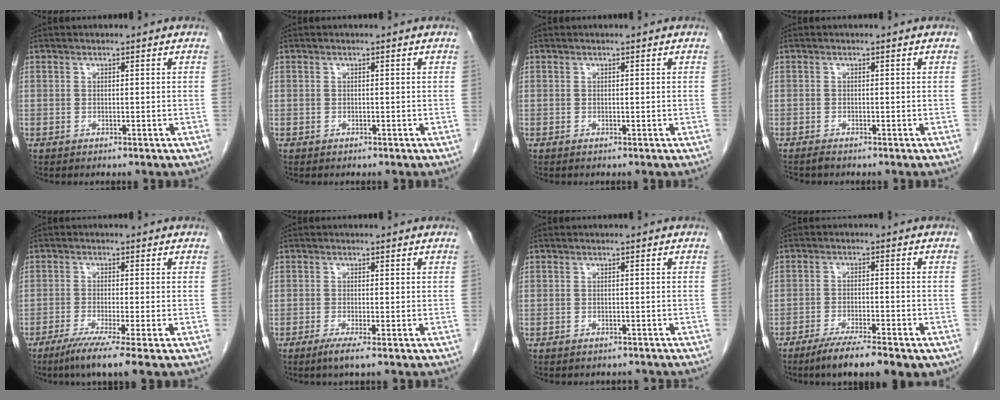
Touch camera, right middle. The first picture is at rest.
{"total": 0.0}
{"total": 0.0}
{"total": 0.9, "force": [-0.9, 0.1, 0.2], "torque": [-0.010, -0.003, -0.016]}
{"total": 6.6, "force": [-4.5, -1.0, 4.7], "torque": [-0.077, -0.021, -0.080]}
{"total": 2.2, "force": [-1.3, -0.3, 1.7], "torque": [-0.034, -0.007, -0.028]}
{"total": 2.6, "force": [-2.3, 1.0, 0.3], "torque": [-0.007, 0.000, -0.031]}
{"total": 10.1, "force": [-7.3, 2.0, 6.8], "torque": [-0.097, -0.014, -0.109]}